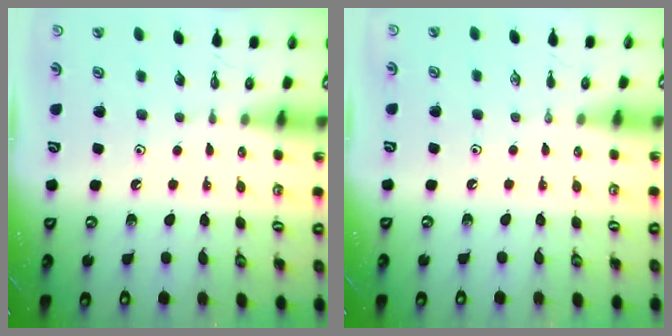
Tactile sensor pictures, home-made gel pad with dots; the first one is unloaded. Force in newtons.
{"total": 0.0}